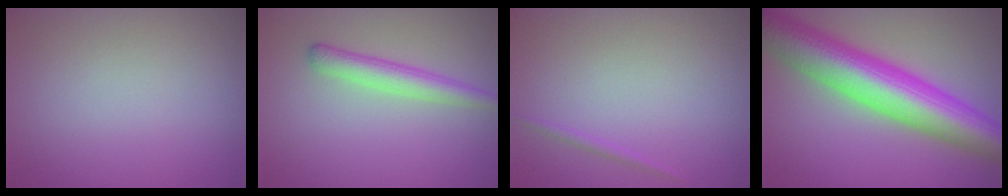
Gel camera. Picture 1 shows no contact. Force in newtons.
{"total": 2.8, "press": 2.7, "slide": 0.2}
{"total": 0.7, "press": 0.6, "slide": 0.1}
{"total": 11.4, "press": 11.4, "slide": 0.3}